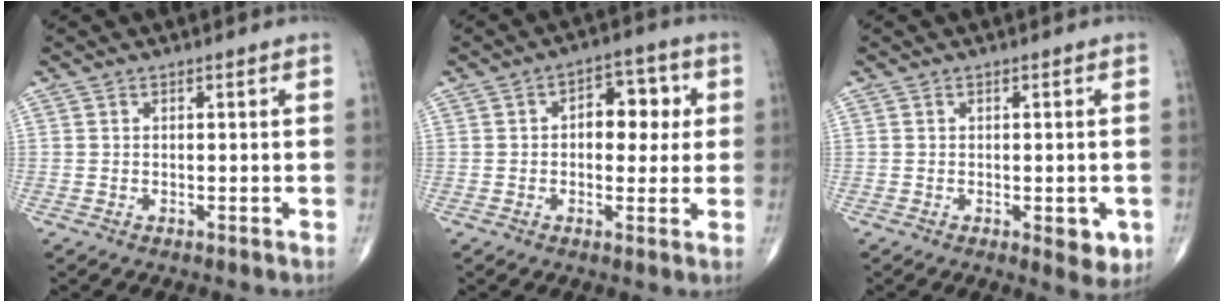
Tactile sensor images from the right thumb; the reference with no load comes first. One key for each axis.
{"total": 8.4, "fx": 1.2, "fy": 5.2, "fz": 6.4, "tx": -0.048, "ty": 0.015, "tz": 0.014}
{"total": 4.3, "fx": -1.3, "fy": 1.9, "fz": 3.7, "tx": -0.029, "ty": -0.006, "tz": -0.012}